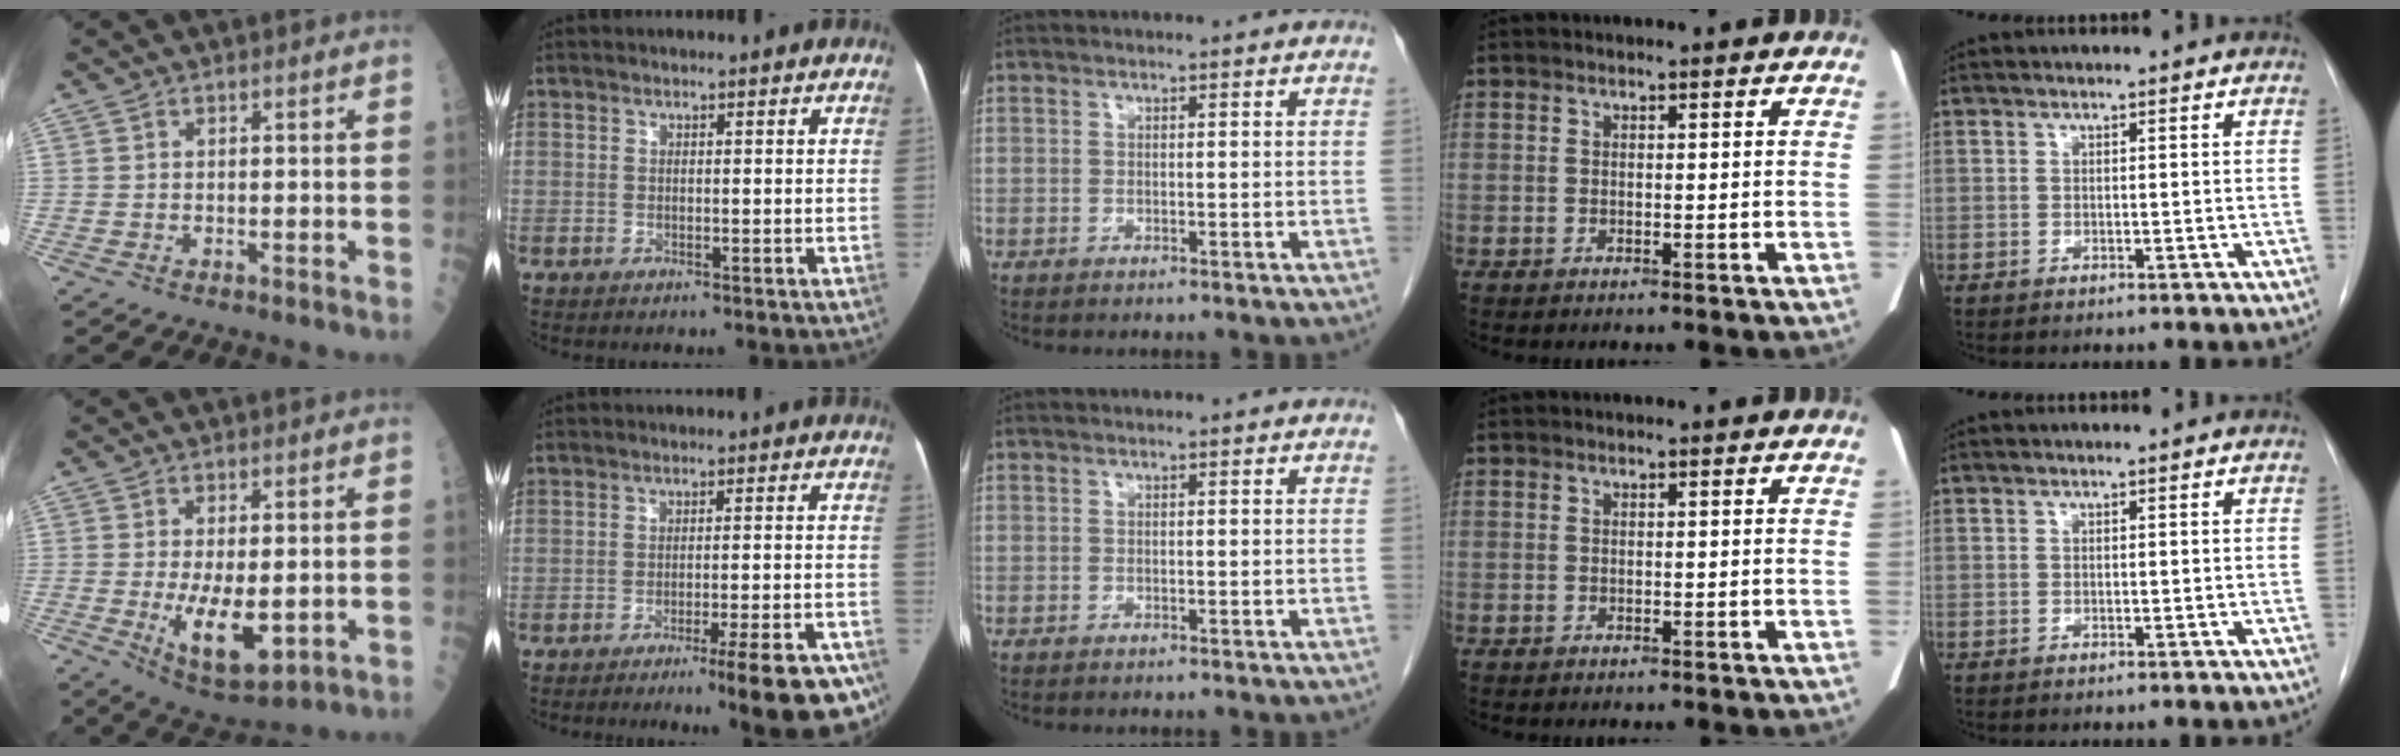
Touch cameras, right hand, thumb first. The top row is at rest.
{"thumb": {"total": 10.7, "force": [-1.4, 4.8, 9.5], "torque": [-0.146, -0.023, -0.006]}, "index": {"total": 13.1, "force": [-9.0, 1.2, 9.4], "torque": [-0.070, 0.017, -0.124]}}